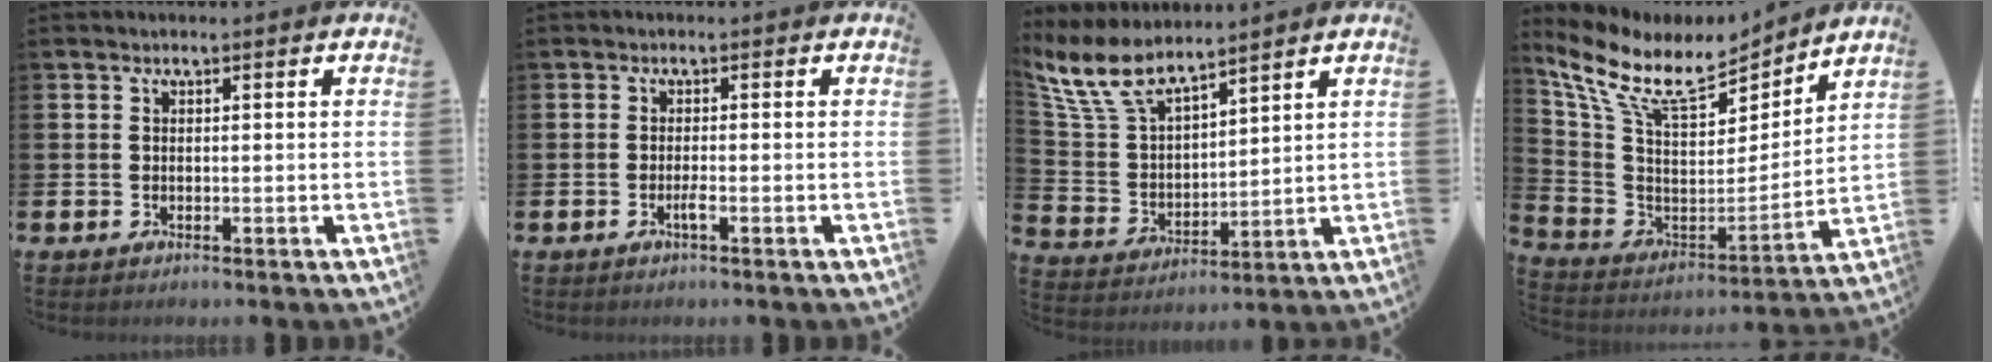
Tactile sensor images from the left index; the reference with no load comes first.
{"total": 1.1, "force": [-0.5, 0.0, 0.9], "torque": [-0.024, -0.001, -0.008]}
{"total": 8.9, "force": [7.9, 2.7, 3.3], "torque": [-0.104, -0.033, 0.146]}
{"total": 11.2, "force": [9.1, 4.1, 5.2], "torque": [-0.150, -0.053, 0.160]}